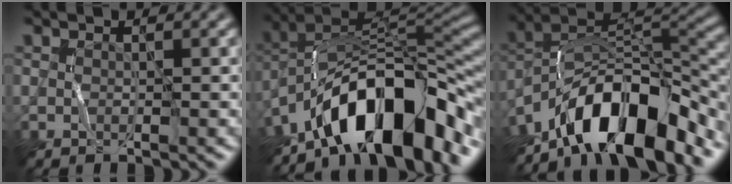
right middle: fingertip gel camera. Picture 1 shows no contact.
{"total": 12.6, "force": [-8.0, 4.9, 8.4], "torque": [-0.109, 0.023, -0.144]}
{"total": 11.8, "force": [-8.5, 3.8, 7.4], "torque": [-0.112, 0.018, -0.163]}